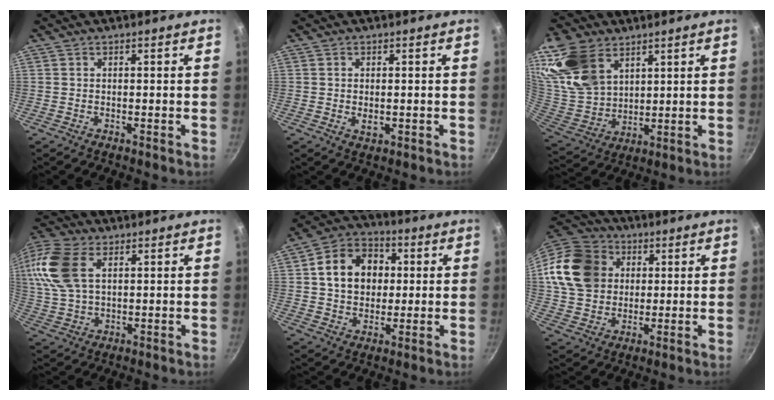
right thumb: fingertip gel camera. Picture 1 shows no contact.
{"total": 2.3, "force": [-0.2, 1.3, 1.8], "torque": [-0.031, -0.003, -0.001]}
{"total": 17.1, "force": [8.7, 11.4, 9.3], "torque": [-0.180, -0.031, 0.183]}
{"total": 15.5, "force": [4.9, 9.6, 11.1], "torque": [-0.240, 0.007, 0.092]}
{"total": 13.2, "force": [2.1, 10.5, 7.7], "torque": [-0.103, 0.021, 0.027]}
{"total": 18.7, "force": [4.5, 15.5, 9.3], "torque": [-0.169, 0.022, 0.083]}